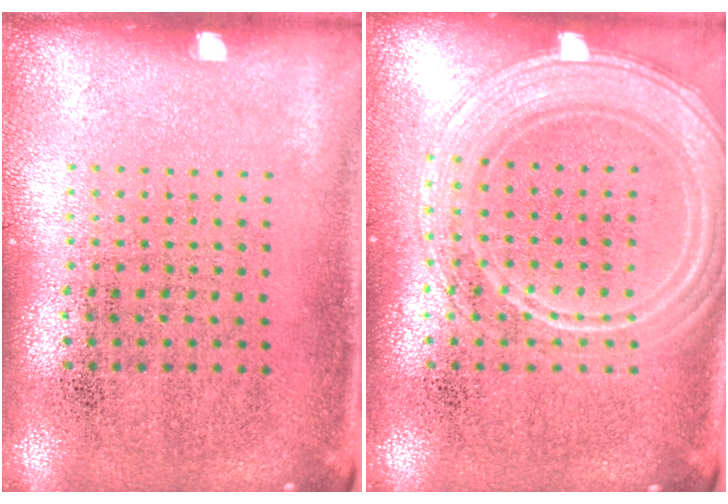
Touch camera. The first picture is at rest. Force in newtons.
{"total": 3.7, "press": 3.7, "slide": 0.6}